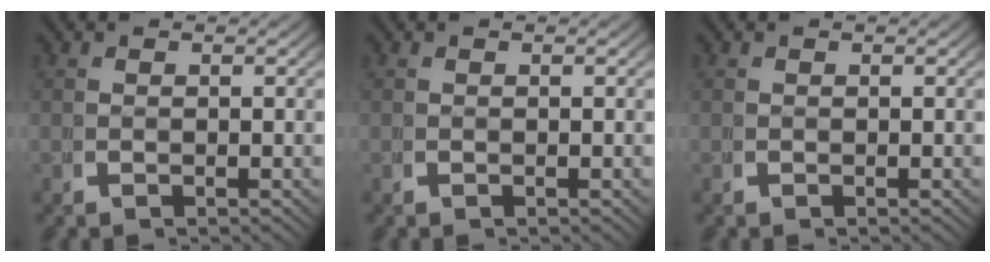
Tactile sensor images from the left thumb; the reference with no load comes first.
{"total": 0.0}
{"total": 0.0}